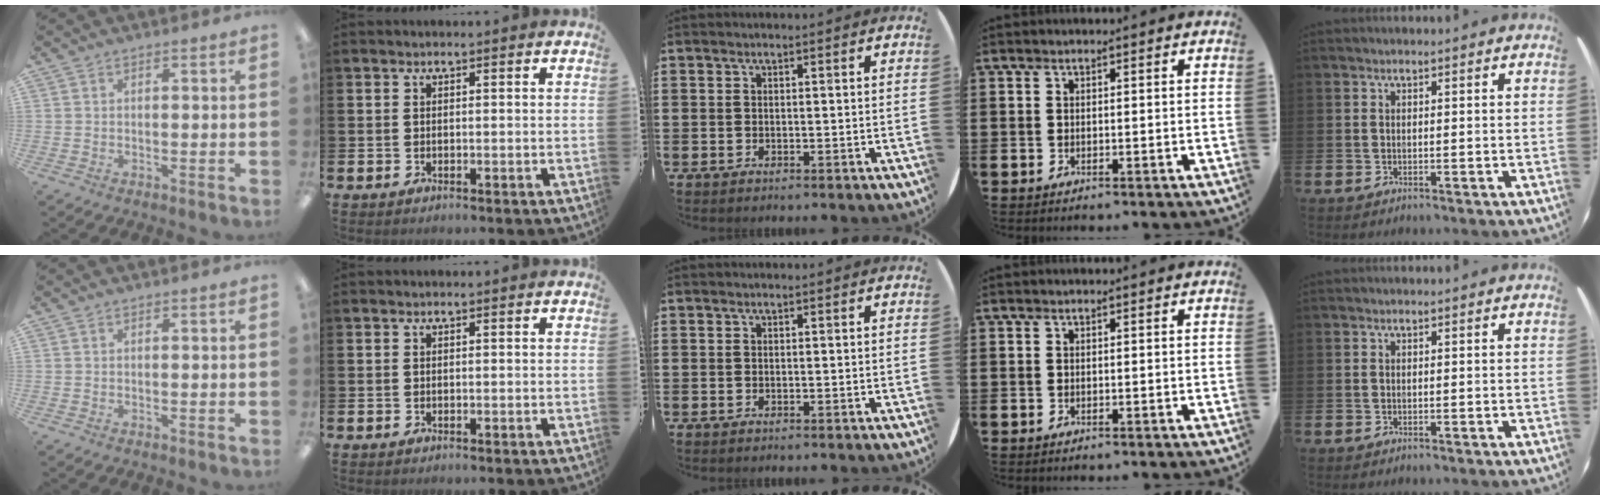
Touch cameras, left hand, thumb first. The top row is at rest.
{}